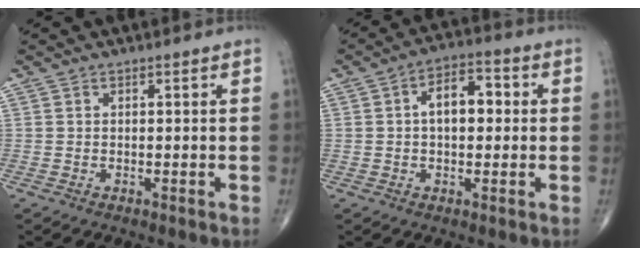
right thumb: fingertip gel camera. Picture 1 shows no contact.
{"total": 8.0, "force": [0.8, 4.6, 6.4], "torque": [-0.082, 0.023, 0.004]}